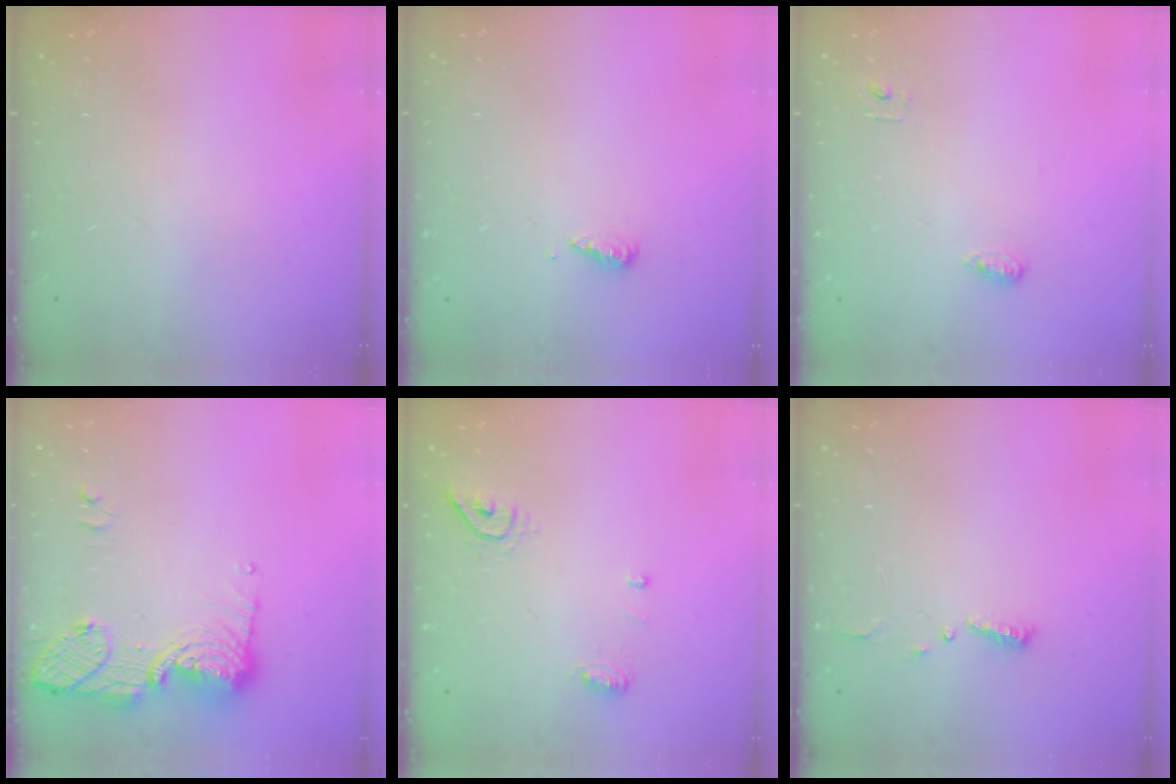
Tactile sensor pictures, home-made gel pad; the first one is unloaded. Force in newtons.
{"total": 3.2, "press": 3.1, "slide": 0.3}
{"total": 5.4, "press": 5.3, "slide": 1.2}
{"total": 14.5, "press": 14.3, "slide": 2.9}
{"total": 8.5, "press": 7.0, "slide": 4.8}
{"total": 4.4, "press": 4.4, "slide": 0.4}